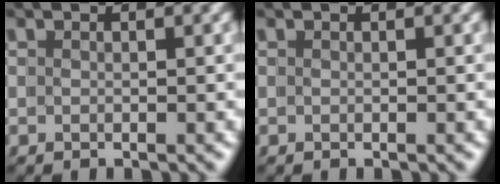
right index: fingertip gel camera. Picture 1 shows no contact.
{"total": 0.0}